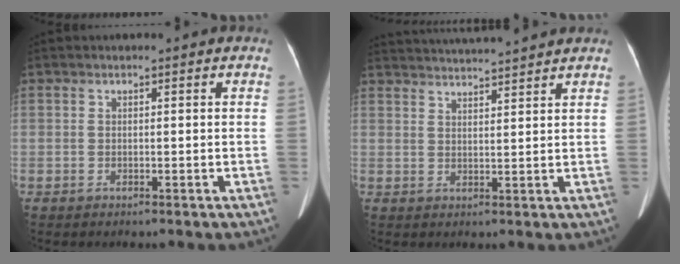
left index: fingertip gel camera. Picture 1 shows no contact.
{"total": 9.5, "force": [9.1, -0.8, 2.7], "torque": [-0.055, 0.021, 0.135]}